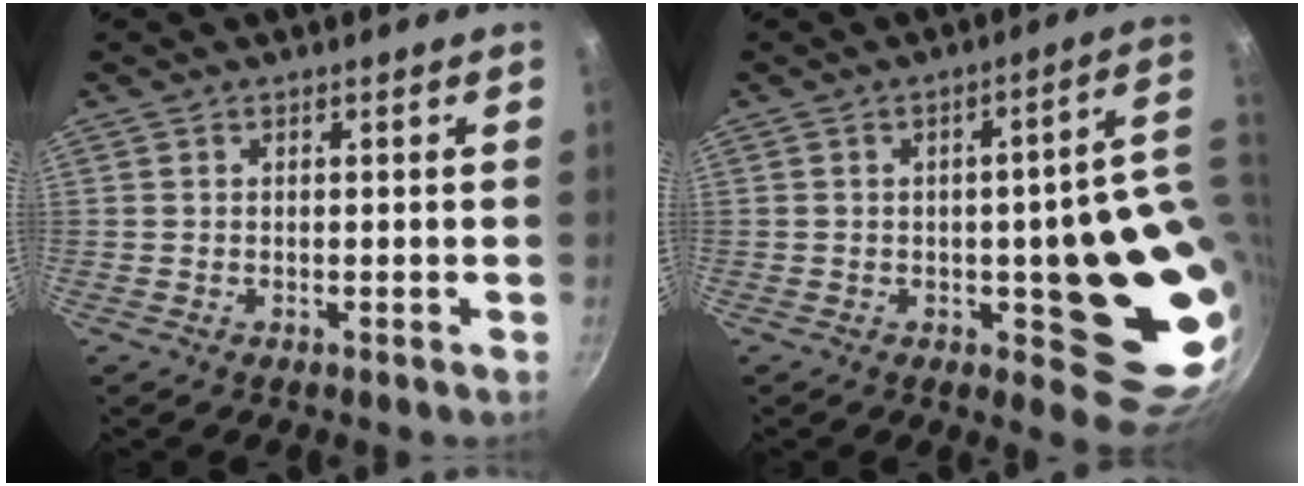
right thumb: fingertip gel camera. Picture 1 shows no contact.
{"total": 18.8, "force": [-0.1, 6.3, 17.7], "torque": [-0.158, -0.017, 0.004]}